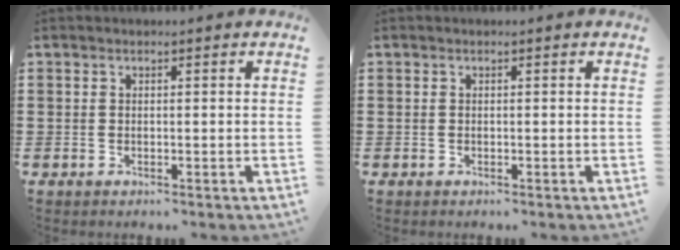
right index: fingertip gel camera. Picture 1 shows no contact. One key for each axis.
{"total": 0.0}